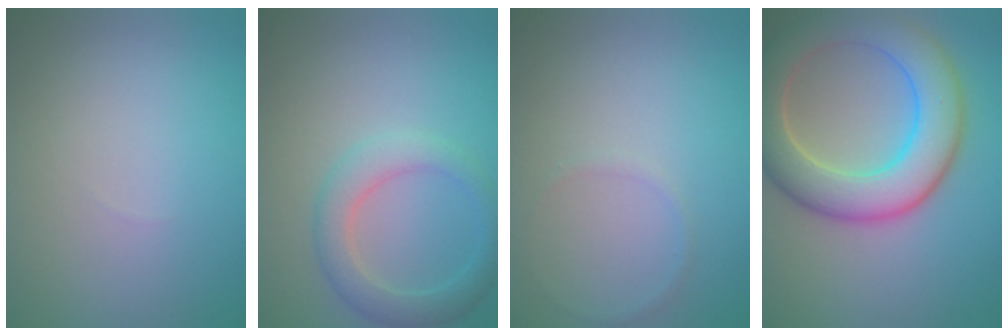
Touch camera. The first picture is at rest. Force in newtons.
{"total": 2.8, "press": 2.8, "slide": 0.2}
{"total": 0.6, "press": 0.6, "slide": 0.1}
{"total": 8.9, "press": 8.8, "slide": 0.9}